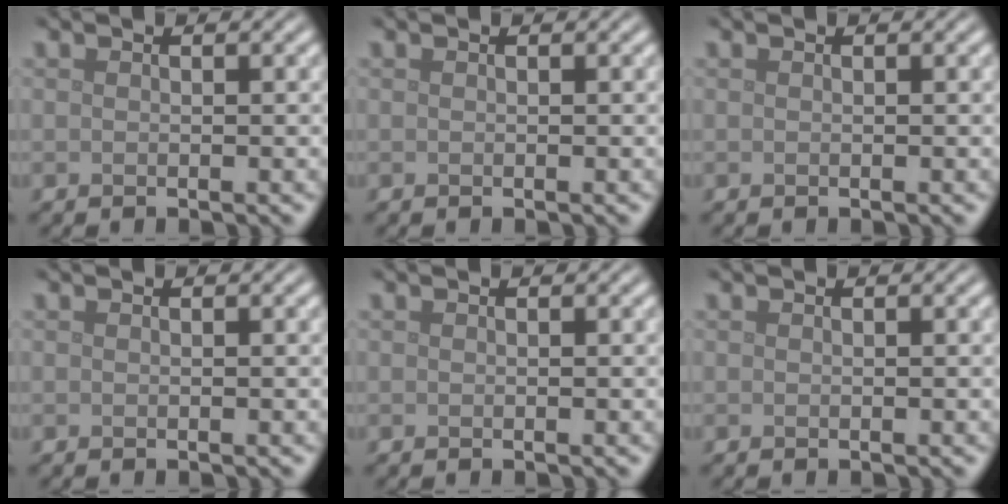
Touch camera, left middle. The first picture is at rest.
{"total": 0.0}
{"total": 0.0}
{"total": 0.0}
{"total": 0.0}
{"total": 0.0}